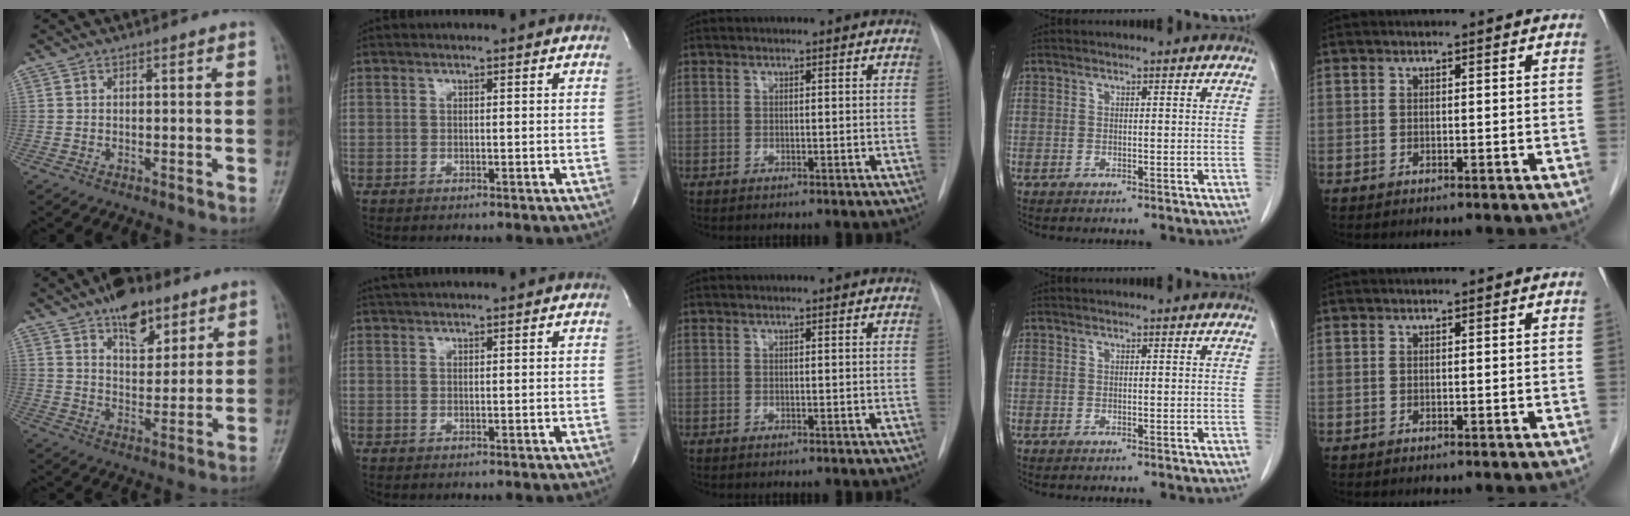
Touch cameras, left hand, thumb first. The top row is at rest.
{"thumb": {"total": 11.4, "force": [7.2, 5.9, 6.5], "torque": [-0.067, -0.040, 0.116]}, "index": {"total": 2.6, "force": [2.3, -0.3, 1.0], "torque": [-0.011, 0.023, 0.045]}}